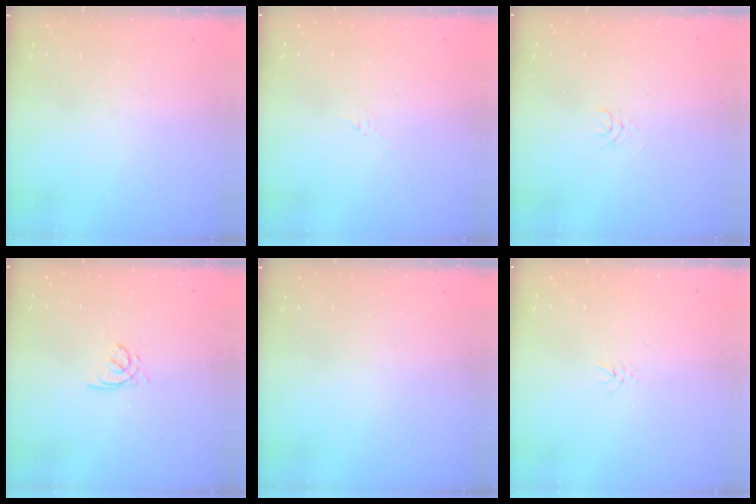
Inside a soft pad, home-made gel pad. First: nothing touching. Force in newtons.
{"total": 2.8, "press": 2.7, "slide": 0.6}
{"total": 1.7, "press": 1.7, "slide": 0.2}
{"total": 2.6, "press": 2.6, "slide": 0.2}
{"total": 0.0}
{"total": 3.1, "press": 3.0, "slide": 0.5}